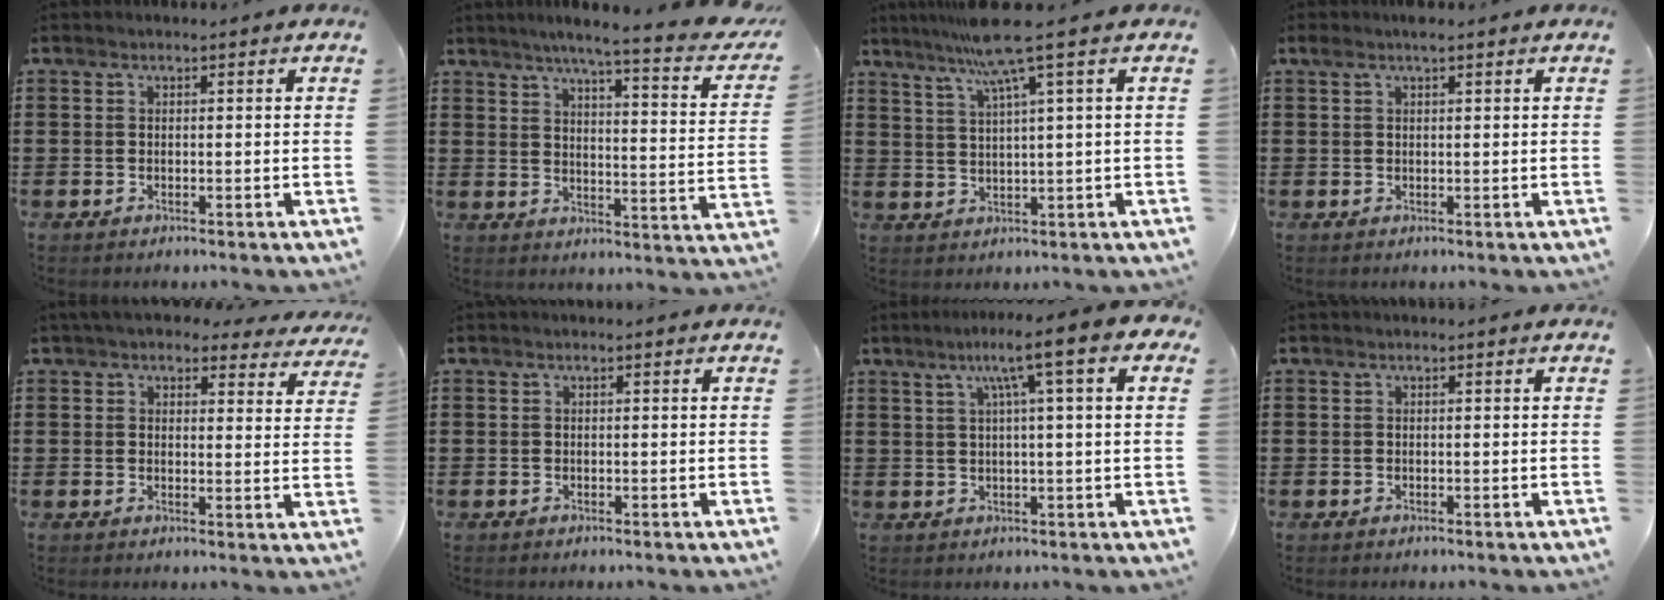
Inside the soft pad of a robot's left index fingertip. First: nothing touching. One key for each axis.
{"total": 5.8, "fx": 4.5, "fy": -0.7, "fz": 3.5, "tx": -0.073, "ty": -0.043, "tz": 0.065}
{"total": 7.7, "fx": 4.3, "fy": -0.7, "fz": 6.4, "tx": -0.133, "ty": -0.005, "tz": 0.072}
{"total": 1.6, "fx": 1.0, "fy": 0.4, "fz": 1.2, "tx": -0.026, "ty": 0.003, "tz": 0.017}
{"total": 4.9, "fx": 4.1, "fy": 1.4, "fz": 2.2, "tx": -0.048, "ty": -0.011, "tz": 0.073}
{"total": 0.0}
{"total": 7.4, "fx": 2.6, "fy": -0.3, "fz": 6.9, "tx": -0.140, "ty": 0.002, "tz": 0.034}
{"total": 0.0}